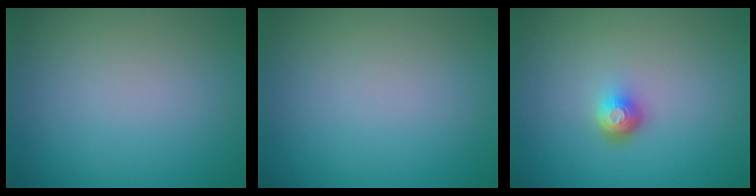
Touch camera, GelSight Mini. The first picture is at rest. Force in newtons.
{"total": 0.0}
{"total": 1.9, "press": 1.4, "slide": 1.3}